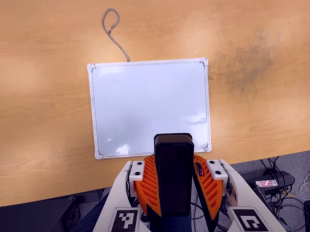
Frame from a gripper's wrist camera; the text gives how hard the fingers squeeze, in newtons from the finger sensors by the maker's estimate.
{"total": 8.5, "left": 8.5, "right": 8.6}